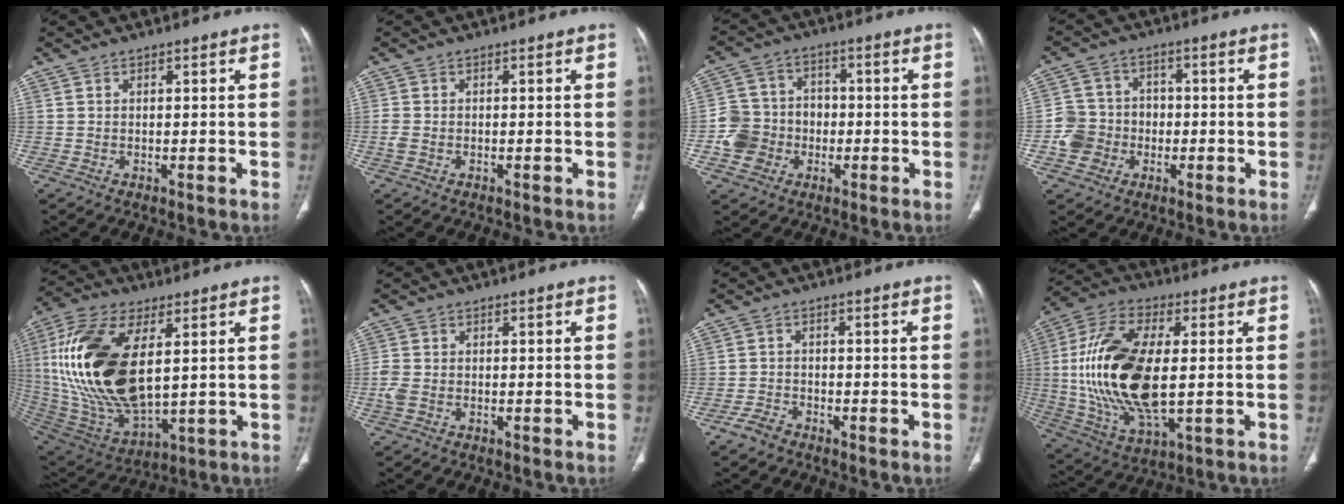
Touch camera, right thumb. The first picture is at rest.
{"total": 1.5, "force": [-0.5, 1.0, 1.0], "torque": [-0.030, -0.002, -0.011]}
{"total": 9.5, "force": [-2.6, 8.6, 3.1], "torque": [-0.029, 0.028, -0.049]}
{"total": 7.8, "force": [-2.2, 7.2, 2.0], "torque": [-0.010, 0.026, -0.042]}
{"total": 25.2, "force": [4.6, 12.6, 21.4], "torque": [-0.439, -0.024, 0.094]}
{"total": 2.9, "force": [-1.0, 2.0, 1.9], "torque": [-0.055, 0.001, -0.020]}
{"total": 3.2, "force": [-2.4, 1.7, 1.1], "torque": [-0.023, 0.014, -0.044]}
{"total": 22.0, "force": [0.6, 10.4, 19.4], "torque": [-0.402, -0.003, 0.015]}